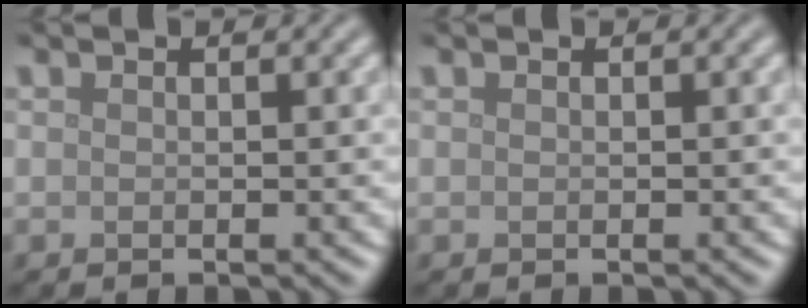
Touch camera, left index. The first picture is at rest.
{"total": 0.0}